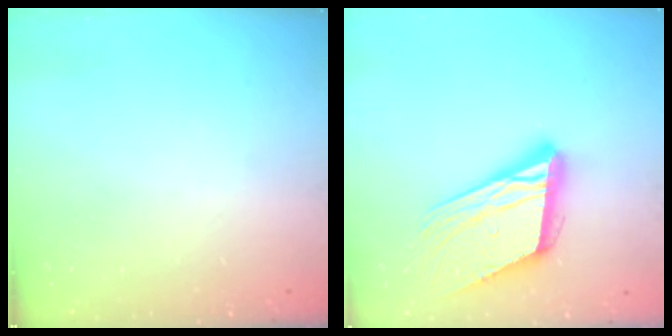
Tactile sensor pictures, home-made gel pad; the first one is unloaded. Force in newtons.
{"total": 18.4, "press": 18.1, "slide": 2.9}